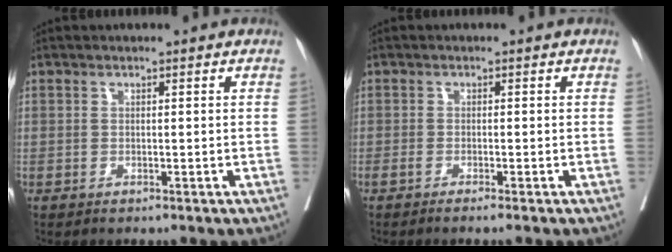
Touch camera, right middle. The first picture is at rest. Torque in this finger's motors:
{"motor_torque": [-0.15, -0.14, -0.02, -0.01]}